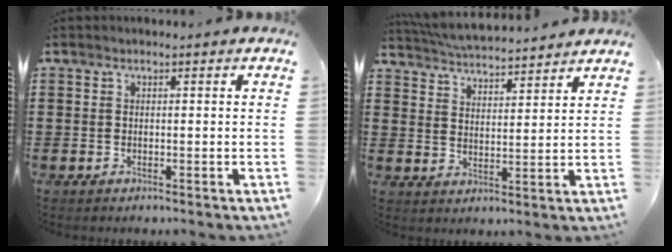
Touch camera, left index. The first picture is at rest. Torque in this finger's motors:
{"motor_torque": [0.00, 0.00, 0.51, 0.09]}